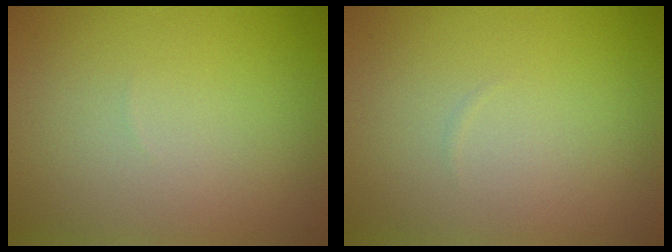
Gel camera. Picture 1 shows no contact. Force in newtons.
{"total": 0.0}